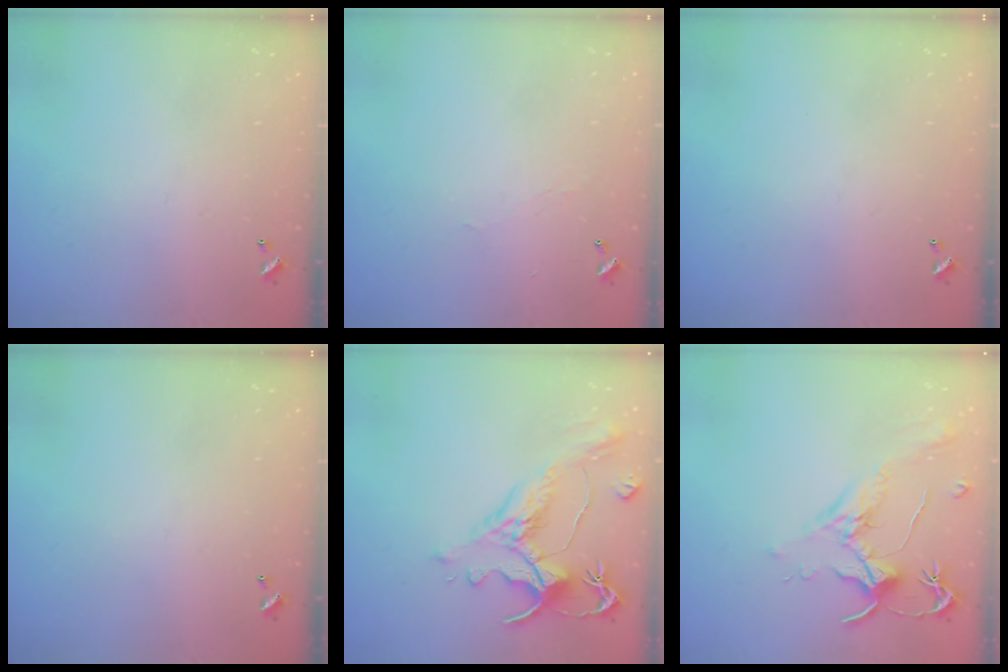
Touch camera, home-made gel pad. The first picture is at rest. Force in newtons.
{"total": 0.8, "press": 0.7, "slide": 0.4}
{"total": 0.0}
{"total": 0.0}
{"total": 1.5, "press": 0.1, "slide": 1.5}
{"total": 1.8, "press": 1.7, "slide": 0.6}